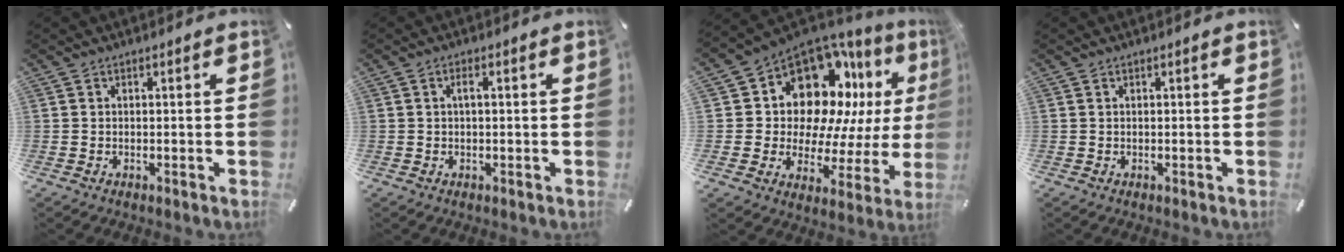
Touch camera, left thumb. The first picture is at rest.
{"total": 1.9, "force": [0.2, 0.8, 1.7], "torque": [-0.025, 0.003, 0.000]}
{"total": 16.8, "force": [8.4, 11.8, 8.5], "torque": [-0.122, -0.079, 0.154]}
{"total": 0.0}